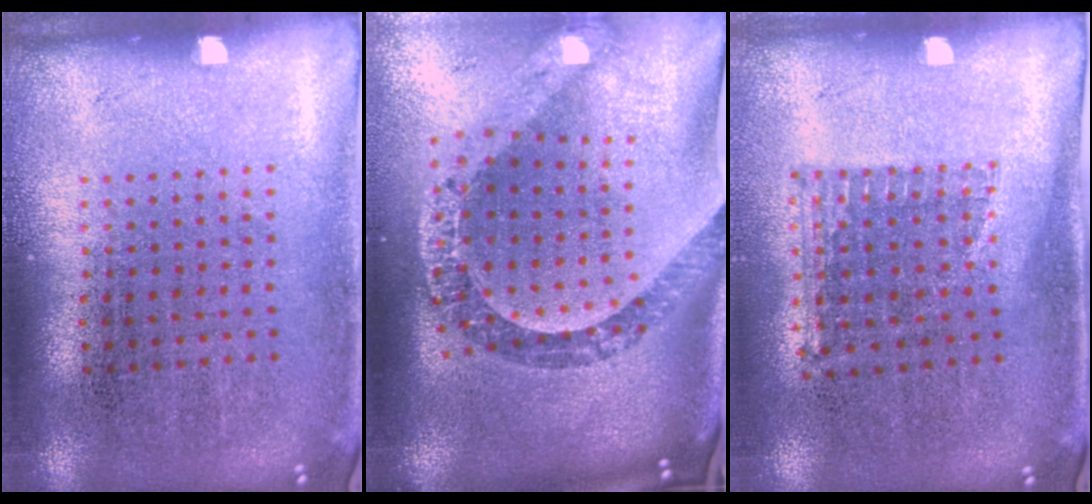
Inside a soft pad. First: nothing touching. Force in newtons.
{"total": 2.6, "press": 2.0, "slide": 1.6}
{"total": 1.0, "press": 0.8, "slide": 0.6}